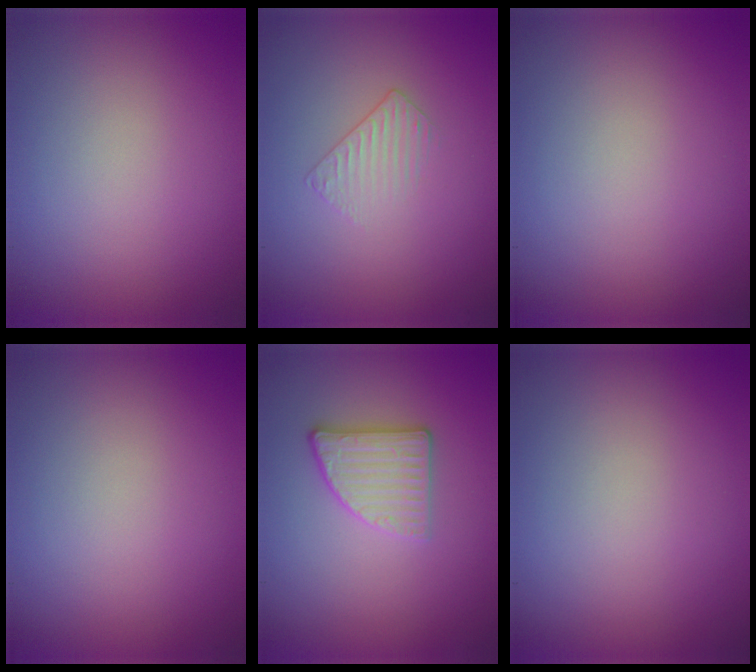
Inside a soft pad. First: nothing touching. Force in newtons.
{"total": 1.0, "press": 0.3, "slide": 1.0}
{"total": 0.0}
{"total": 0.0}
{"total": 2.8, "press": 2.7, "slide": 0.8}
{"total": 0.0}